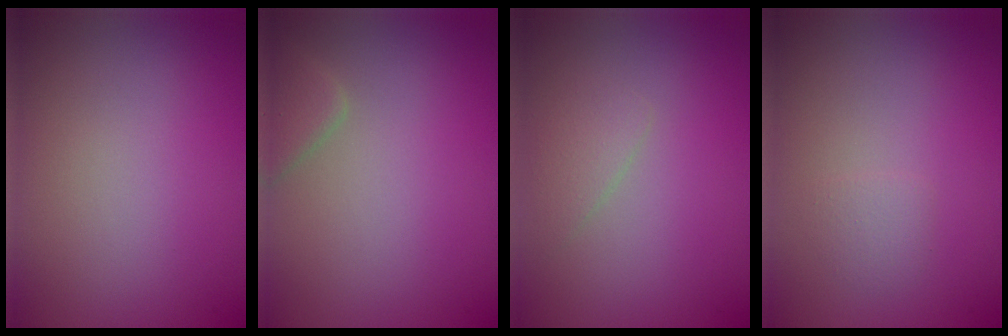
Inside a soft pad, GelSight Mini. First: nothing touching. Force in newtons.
{"total": 2.0, "press": 2.0, "slide": 0.2}
{"total": 1.4, "press": 1.4, "slide": 0.0}
{"total": 0.9, "press": 0.9, "slide": 0.1}